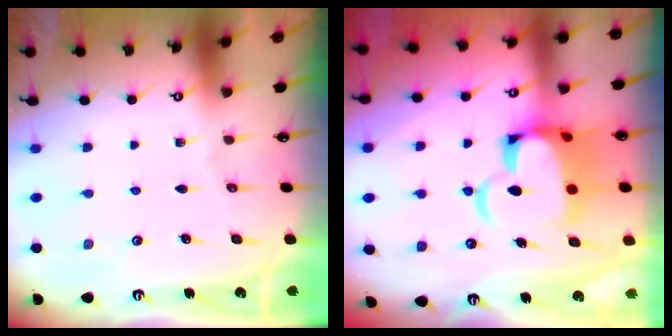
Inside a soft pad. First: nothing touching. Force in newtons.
{"total": 10.7, "press": 10.5, "slide": 2.0}